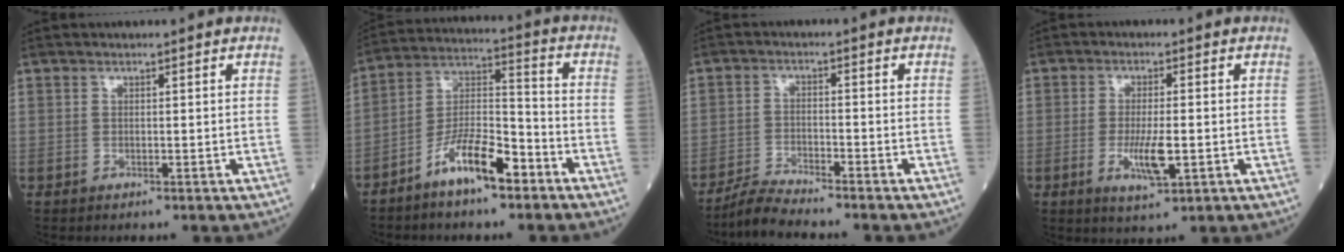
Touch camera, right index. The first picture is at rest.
{"total": 10.3, "force": [-6.5, 2.6, 7.5], "torque": [-0.146, 0.007, -0.121]}
{"total": 5.0, "force": [-4.7, -0.6, 1.6], "torque": [-0.035, -0.023, -0.092]}
{"total": 5.9, "force": [-1.5, 1.3, 5.5], "torque": [-0.106, -0.009, -0.023]}